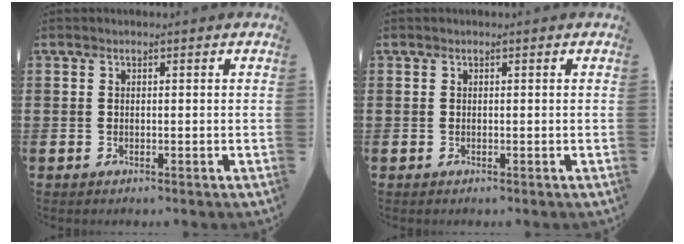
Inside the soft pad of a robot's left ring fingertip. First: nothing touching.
{"total": 0.0}